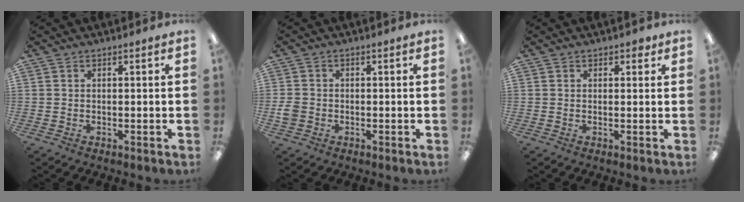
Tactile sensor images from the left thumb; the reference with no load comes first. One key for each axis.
{"total": 2.9, "fx": -0.9, "fy": 2.5, "fz": 1.2, "tx": -0.017, "ty": 0.006, "tz": -0.015}
{"total": 1.4, "fx": 0.9, "fy": 0.9, "fz": 0.6, "tx": -0.004, "ty": 0.000, "tz": 0.014}